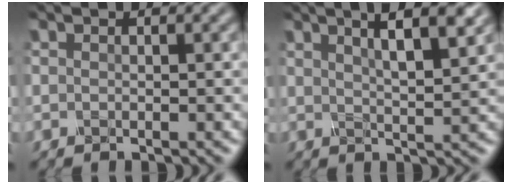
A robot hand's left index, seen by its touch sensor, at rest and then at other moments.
{"total": 7.0, "force": [3.7, 2.0, 5.6], "torque": [-0.057, 0.027, 0.034]}